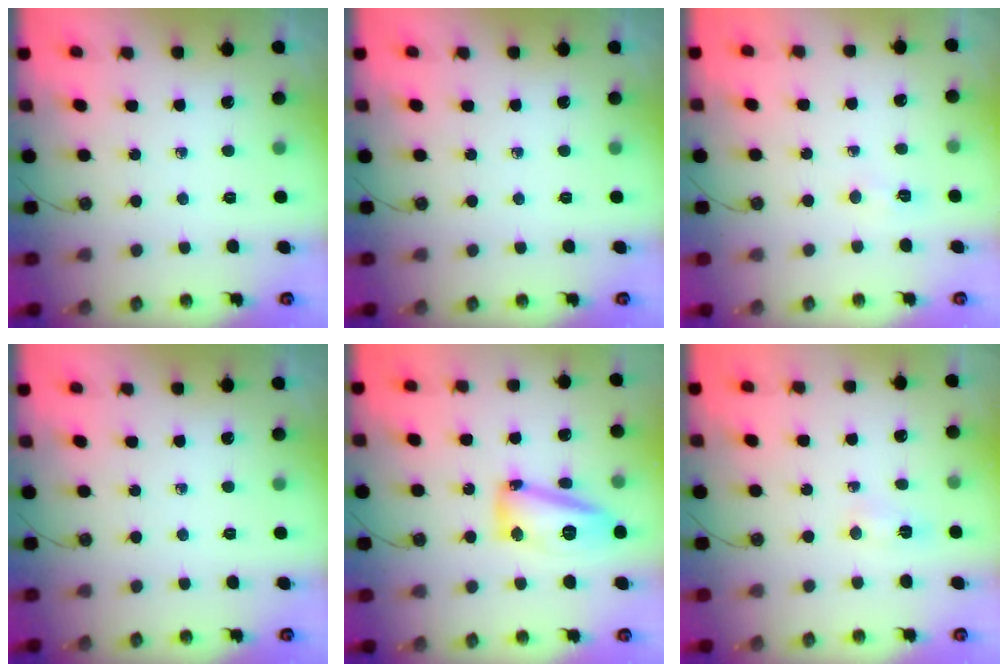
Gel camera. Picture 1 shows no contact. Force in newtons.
{"total": 0.0}
{"total": 3.1, "press": 2.8, "slide": 1.3}
{"total": 0.0}
{"total": 13.8, "press": 13.8, "slide": 1.2}
{"total": 3.8, "press": 3.7, "slide": 0.5}